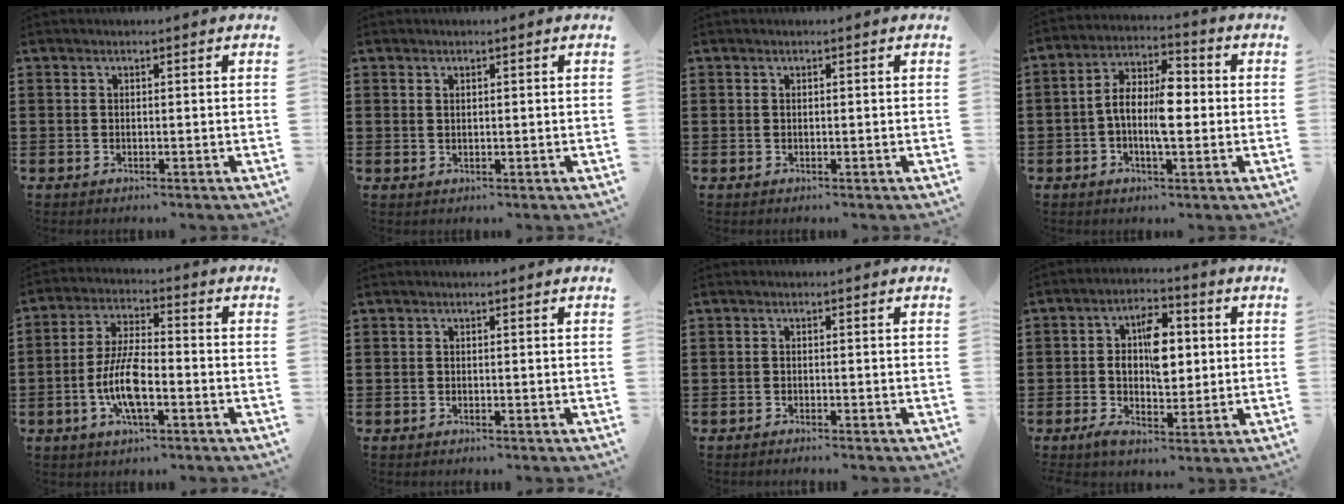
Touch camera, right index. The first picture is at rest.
{"total": 0.8, "force": [0.6, 0.2, 0.5], "torque": [-0.011, 0.000, 0.014]}
{"total": 0.0}
{"total": 7.9, "force": [-0.8, 3.3, 7.1], "torque": [-0.147, 0.003, -0.020]}
{"total": 8.8, "force": [-2.4, 2.8, 8.0], "torque": [-0.180, -0.013, -0.049]}
{"total": 0.0}
{"total": 0.7, "force": [-0.7, -0.1, 0.1], "torque": [-0.003, 0.000, -0.014]}
{"total": 8.4, "force": [0.8, 4.2, 7.2], "torque": [-0.112, 0.005, 0.011]}